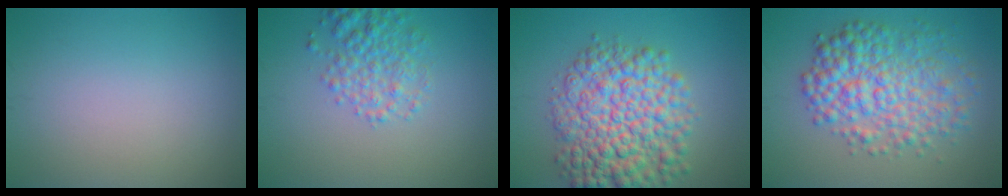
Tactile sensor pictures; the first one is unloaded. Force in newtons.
{"total": 3.5, "press": 3.5, "slide": 0.2}
{"total": 9.8, "press": 9.8, "slide": 0.2}
{"total": 7.1, "press": 7.1, "slide": 0.1}